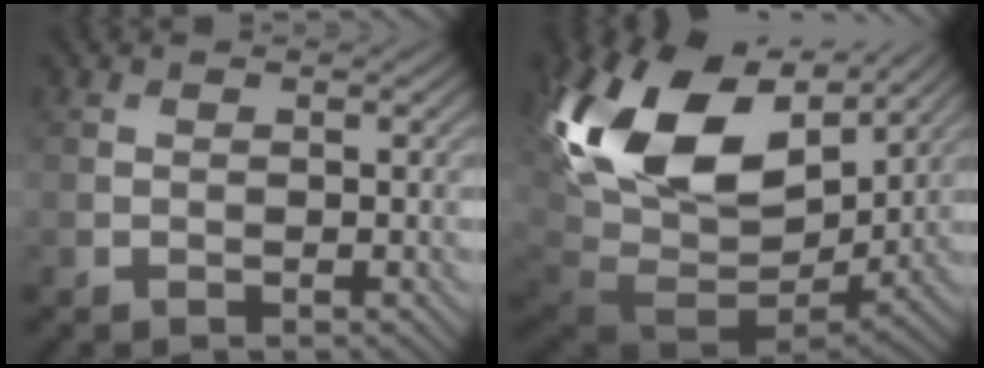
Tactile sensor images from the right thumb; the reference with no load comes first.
{"total": 21.0, "force": [7.4, 13.4, 14.4], "torque": [-0.305, 0.026, 0.142]}